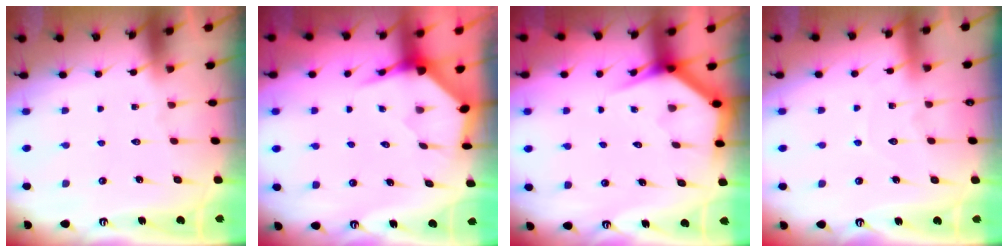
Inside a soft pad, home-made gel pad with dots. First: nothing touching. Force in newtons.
{"total": 4.0, "press": 3.9, "slide": 0.4}
{"total": 3.7, "press": 3.7, "slide": 0.3}
{"total": 5.4, "press": 5.3, "slide": 0.5}